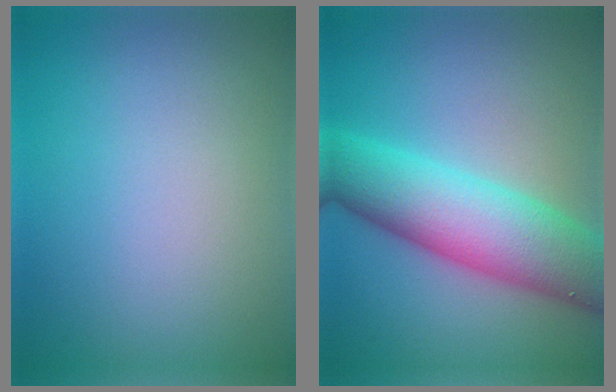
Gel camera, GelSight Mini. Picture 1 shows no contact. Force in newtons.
{"total": 9.1, "press": 9.1, "slide": 0.4}